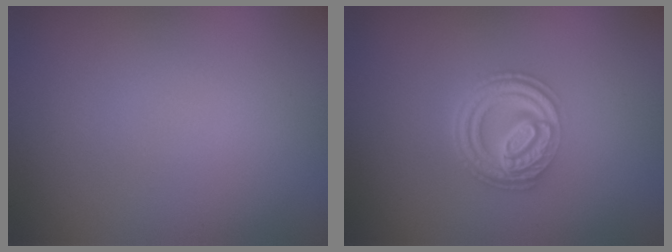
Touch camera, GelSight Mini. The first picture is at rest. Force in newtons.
{"total": 4.8, "press": 3.6, "slide": 3.2}